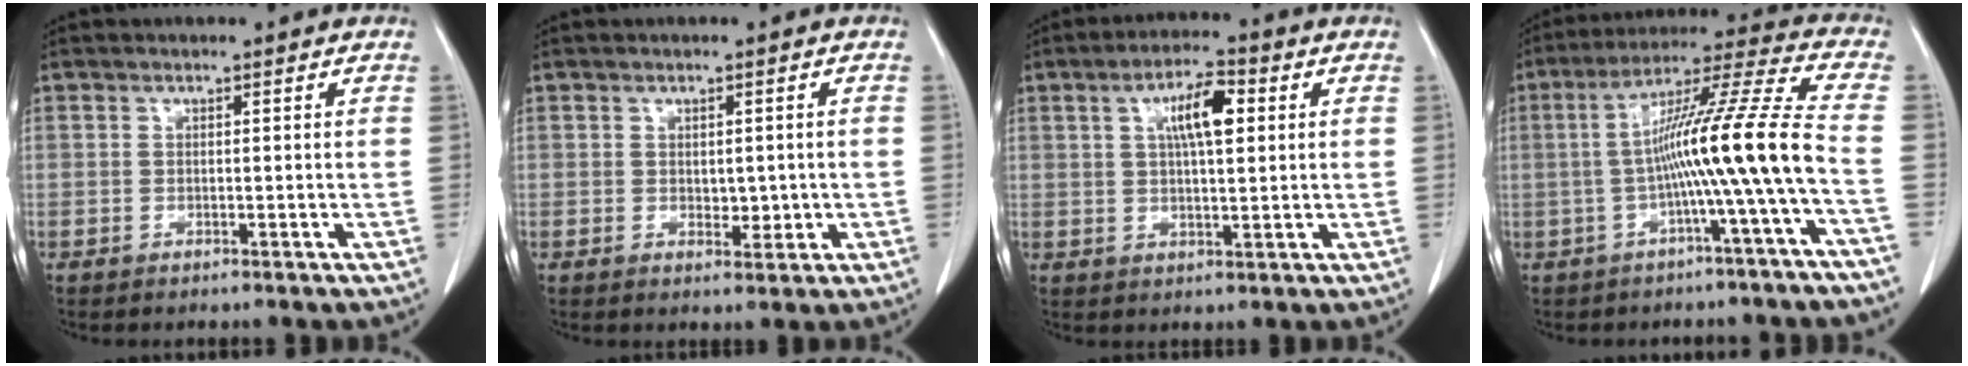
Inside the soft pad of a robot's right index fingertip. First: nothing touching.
{"total": 2.5, "force": [-0.1, 1.5, 2.0], "torque": [-0.026, -0.003, 0.005]}
{"total": 7.2, "force": [2.1, 1.8, 6.6], "torque": [-0.118, 0.011, 0.035]}
{"total": 13.4, "force": [-2.8, -2.2, 12.9], "torque": [-0.215, 0.022, -0.052]}